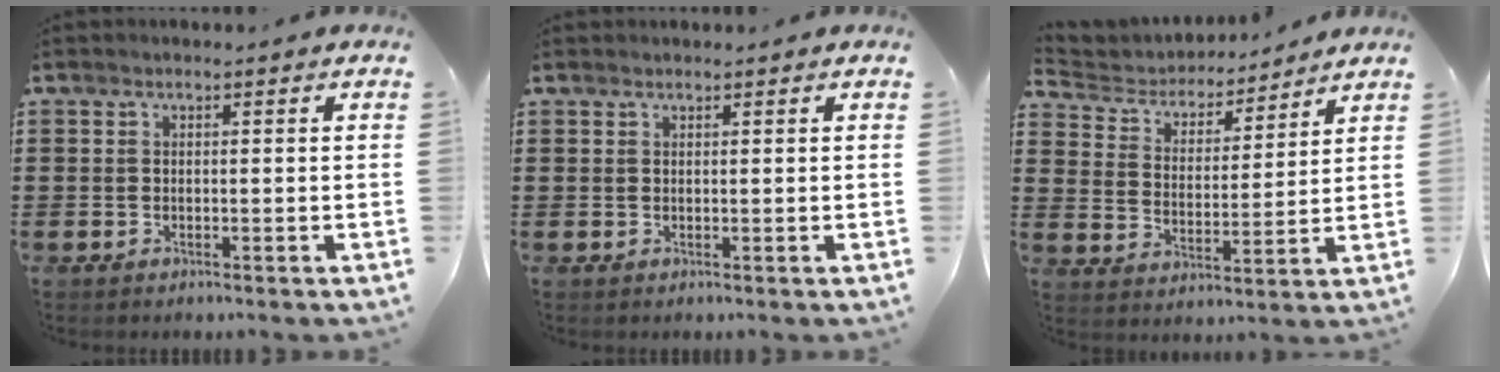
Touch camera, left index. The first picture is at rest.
{"total": 0.6, "force": [0.6, 0.1, 0.0], "torque": [-0.002, 0.001, 0.012]}
{"total": 4.4, "force": [4.2, 1.2, 0.4], "torque": [-0.036, -0.027, 0.067]}